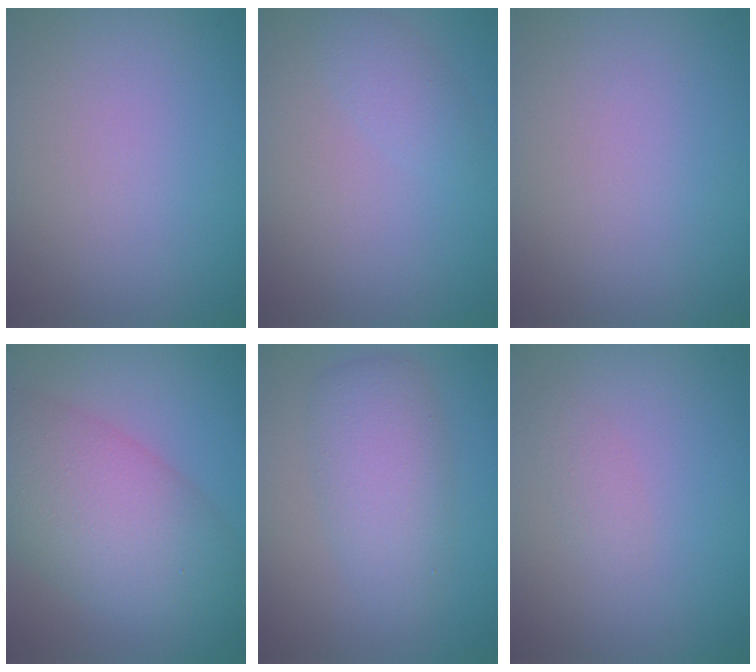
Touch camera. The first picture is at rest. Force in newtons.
{"total": 1.6, "press": 1.6, "slide": 0.0}
{"total": 0.0}
{"total": 8.8, "press": 8.8, "slide": 0.3}
{"total": 4.6, "press": 4.6, "slide": 0.1}
{"total": 1.1, "press": 1.1, "slide": 0.0}